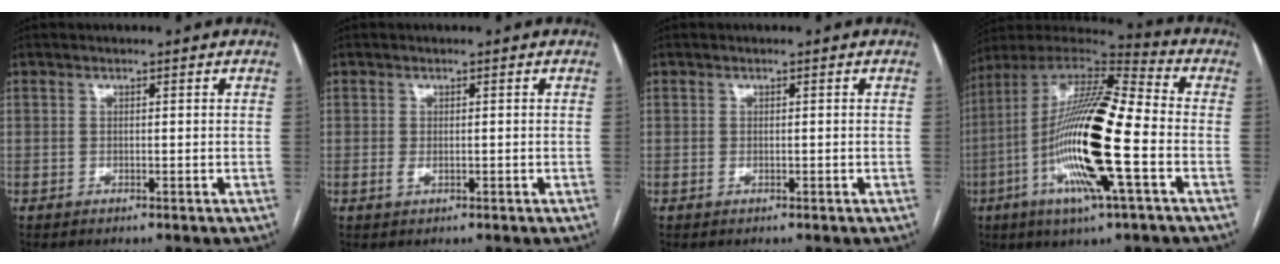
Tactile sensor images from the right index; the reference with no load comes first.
{"total": 0.8, "force": [-0.1, 0.5, 0.7], "torque": [-0.014, -0.003, 0.000]}
{"total": 0.0}
{"total": 22.1, "force": [-4.9, 2.3, 21.4], "torque": [-0.429, -0.019, -0.096]}